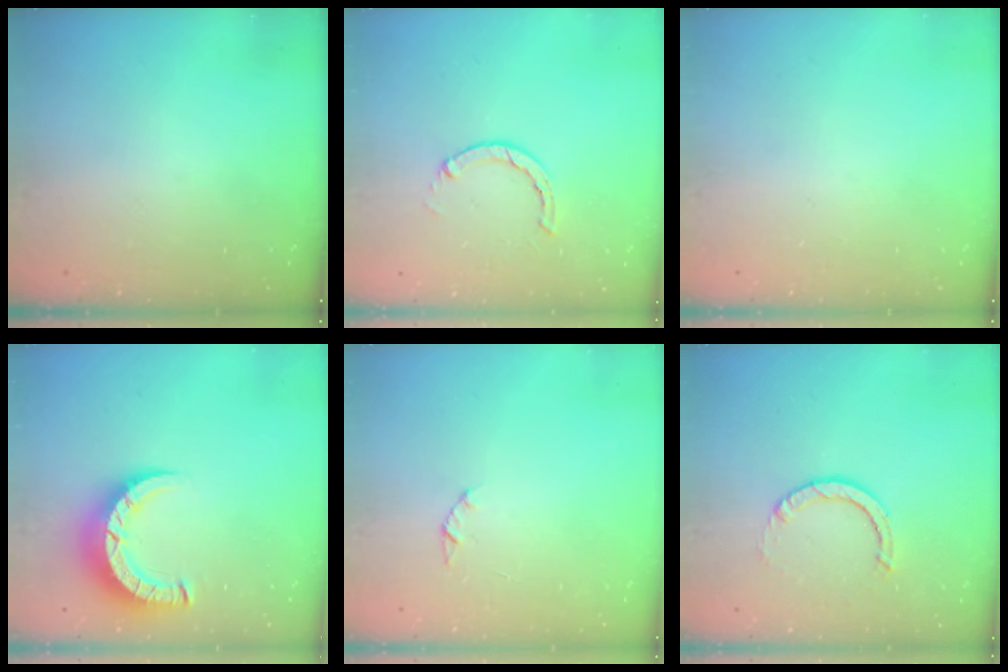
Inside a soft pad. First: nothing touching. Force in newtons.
{"total": 2.8, "press": 2.7, "slide": 0.4}
{"total": 0.0}
{"total": 6.7, "press": 6.7, "slide": 0.7}
{"total": 1.4, "press": 1.4, "slide": 0.3}
{"total": 3.8, "press": 3.8, "slide": 0.4}